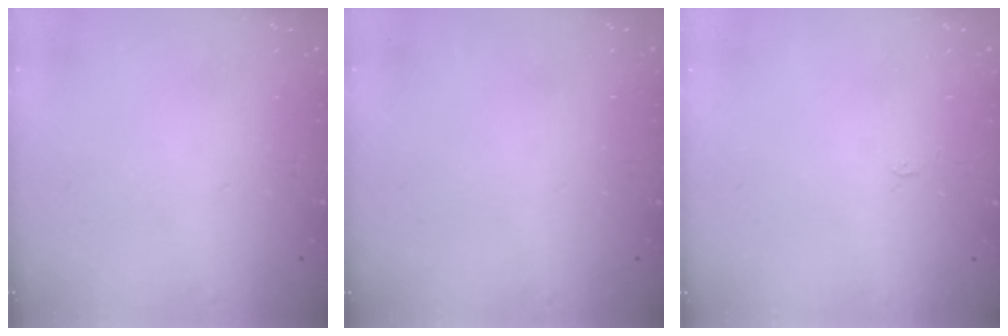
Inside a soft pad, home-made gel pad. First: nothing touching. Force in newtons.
{"total": 0.0}
{"total": 2.4, "press": 2.4, "slide": 0.3}